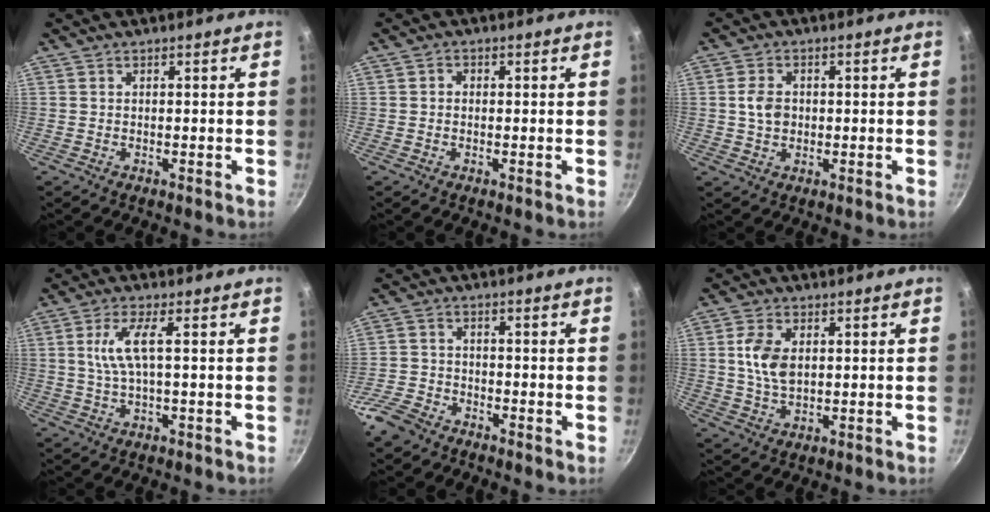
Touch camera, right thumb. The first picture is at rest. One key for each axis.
{"total": 1.0, "fx": 0.0, "fy": 0.9, "fz": 0.5, "tx": -0.008, "ty": 0.005, "tz": -0.001}
{"total": 4.4, "fx": 0.1, "fy": 3.3, "fz": 2.8, "tx": -0.044, "ty": 0.005, "tz": -0.001}
{"total": 6.4, "fx": 0.9, "fy": 1.5, "fz": 6.1, "tx": -0.137, "ty": 0.006, "tz": 0.022}
{"total": 6.1, "fx": -4.3, "fy": 3.6, "fz": 2.4, "tx": -0.041, "ty": 0.037, "tz": -0.089}
{"total": 7.3, "fx": 1.3, "fy": 4.5, "fz": 5.7, "tx": -0.101, "ty": -0.003, "tz": 0.024}